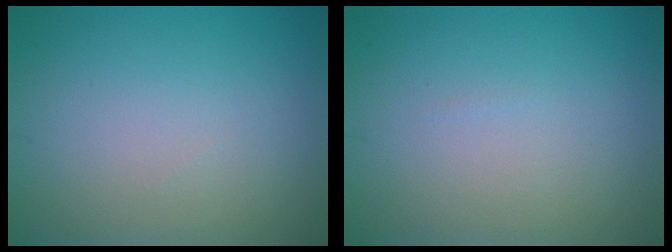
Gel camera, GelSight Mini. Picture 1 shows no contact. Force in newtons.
{"total": 0.0}